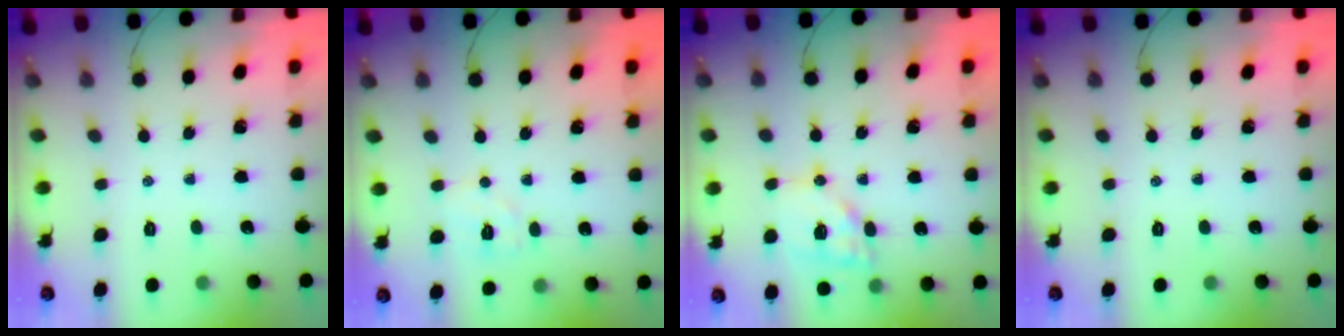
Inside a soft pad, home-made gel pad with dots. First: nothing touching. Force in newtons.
{"total": 6.1, "press": 6.0, "slide": 1.0}
{"total": 14.6, "press": 14.4, "slide": 2.3}
{"total": 0.0}